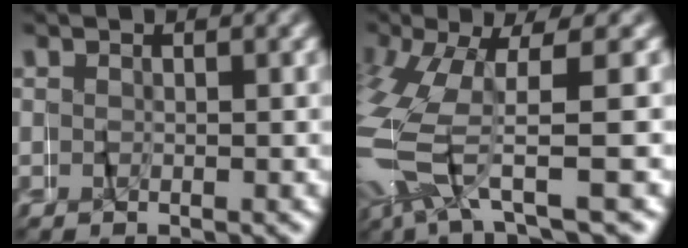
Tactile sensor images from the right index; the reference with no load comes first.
{"total": 7.6, "force": [-2.3, 4.1, 6.0], "torque": [-0.171, -0.026, -0.027]}